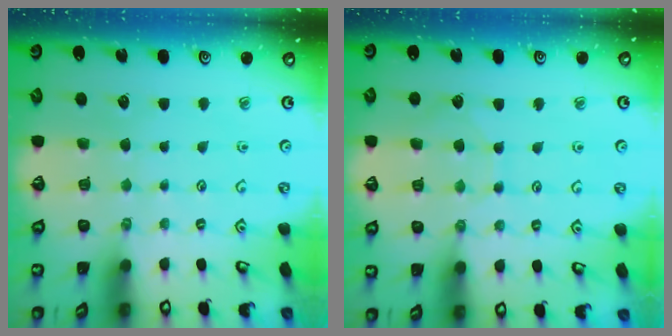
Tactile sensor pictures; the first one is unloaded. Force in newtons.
{"total": 5.1, "press": 5.1, "slide": 0.5}